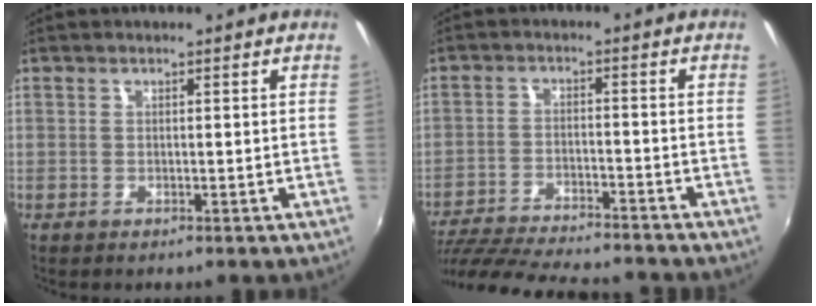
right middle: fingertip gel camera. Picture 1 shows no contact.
{"total": 19.8, "force": [-17.5, 3.7, 8.7], "torque": [-0.176, -0.028, -0.269]}